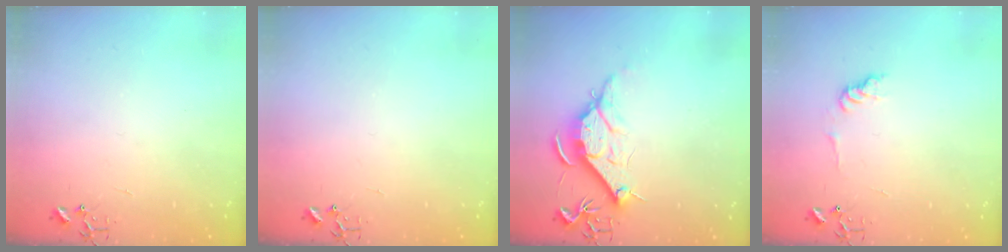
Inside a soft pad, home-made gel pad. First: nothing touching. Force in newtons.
{"total": 0.0}
{"total": 12.2, "press": 12.2, "slide": 1.1}
{"total": 7.3, "press": 7.3, "slide": 0.3}